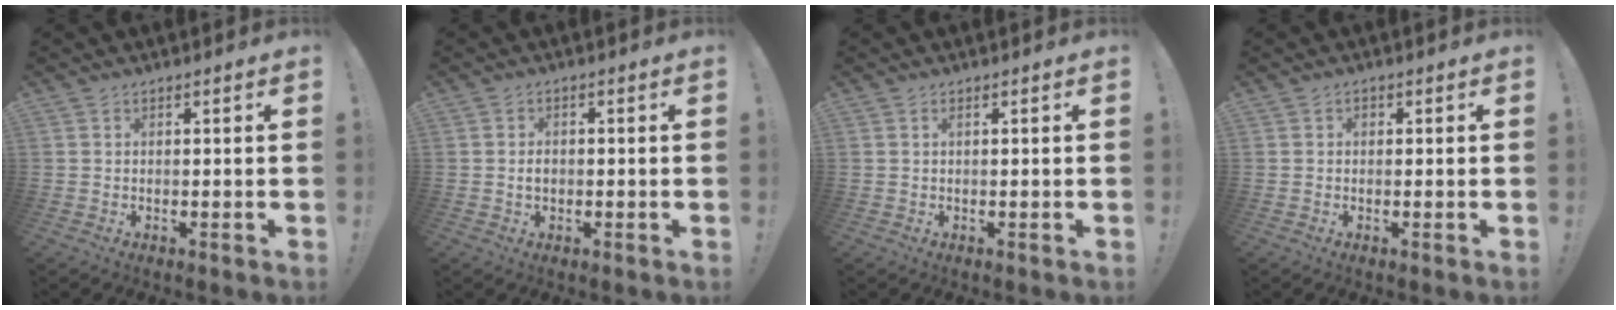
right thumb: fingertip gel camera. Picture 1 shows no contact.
{"total": 2.0, "force": [-0.6, 1.3, 1.3], "torque": [-0.021, 0.005, -0.012]}
{"total": 0.7, "force": [0.2, 0.0, 0.7], "torque": [-0.014, 0.001, 0.003]}
{"total": 0.9, "force": [-0.1, 0.8, 0.4], "torque": [-0.015, 0.008, -0.002]}